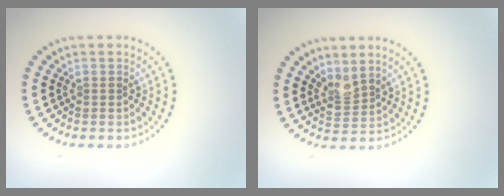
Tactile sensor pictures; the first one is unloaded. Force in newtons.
{"total": 2.0, "press": 1.5, "slide": 1.3}